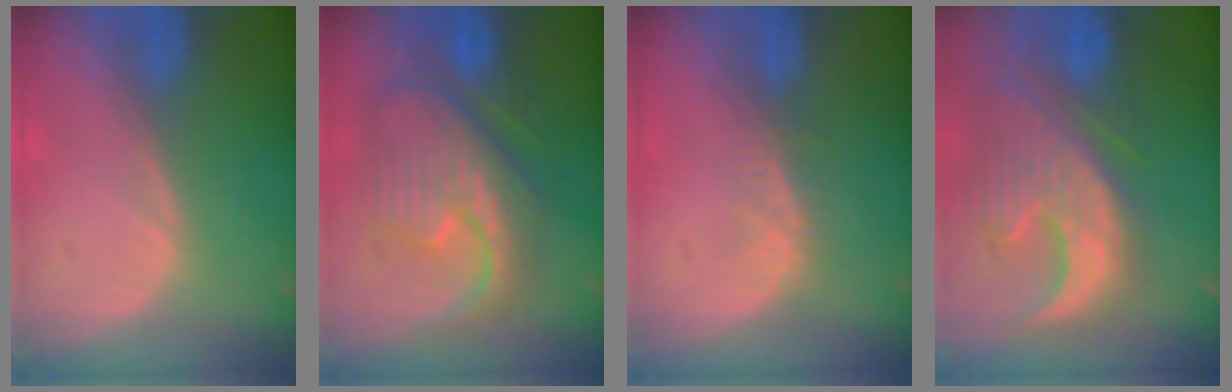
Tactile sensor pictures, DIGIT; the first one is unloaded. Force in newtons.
{"total": 11.1, "press": 11.1, "slide": 1.1}
{"total": 2.8, "press": 2.3, "slide": 1.7}
{"total": 12.8, "press": 11.2, "slide": 6.3}